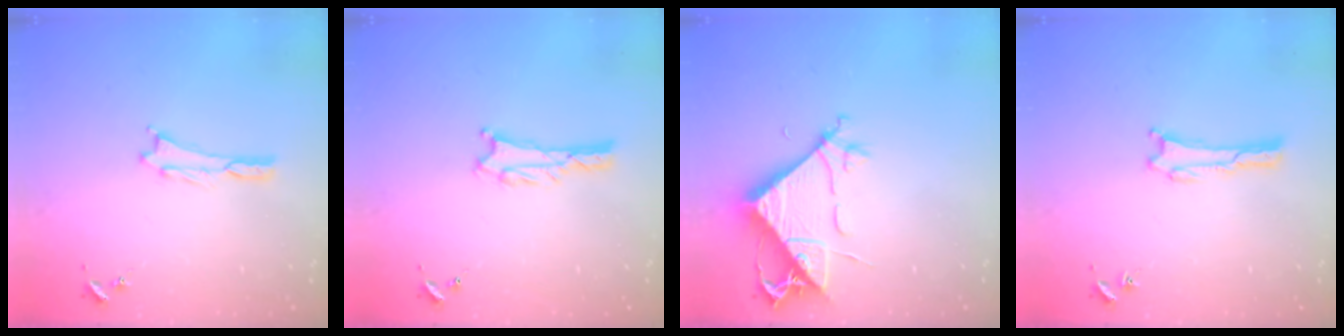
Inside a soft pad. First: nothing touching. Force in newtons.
{"total": 2.0, "press": 2.0, "slide": 0.3}
{"total": 7.7, "press": 7.6, "slide": 1.2}
{"total": 0.0}